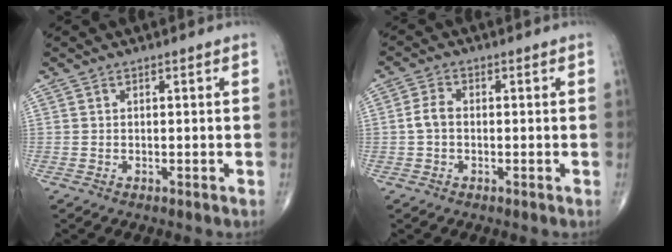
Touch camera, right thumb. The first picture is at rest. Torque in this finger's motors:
{"motor_torque": [0.00, 0.00, 0.16, -0.09, 0.09]}